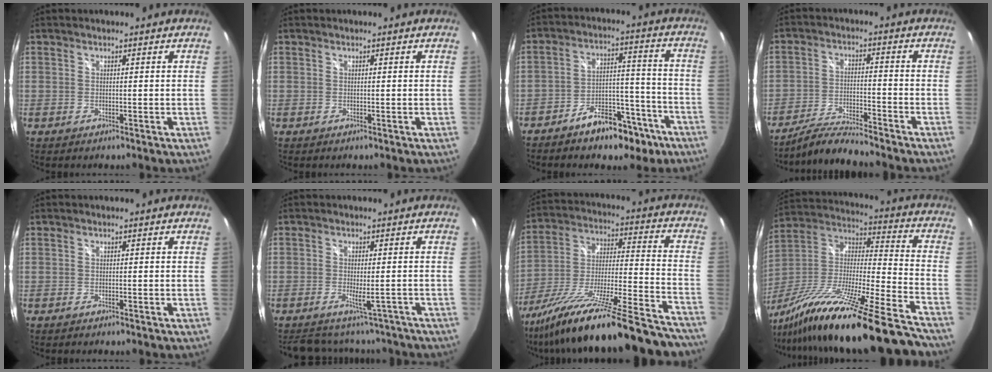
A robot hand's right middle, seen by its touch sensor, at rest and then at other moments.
{"total": 0.0}
{"total": 11.5, "force": [-8.1, 5.8, 5.7], "torque": [-0.093, 0.039, -0.108]}
{"total": 7.0, "force": [-6.7, -0.3, 1.9], "torque": [-0.057, 0.006, -0.131]}
{"total": 0.5, "force": [-0.4, 0.2, 0.2], "torque": [-0.005, -0.001, -0.008]}
{"total": 11.1, "force": [-9.6, 3.9, 3.8], "torque": [-0.078, 0.004, -0.121]}
{"total": 32.3, "force": [-26.7, 3.1, 17.8], "torque": [-0.281, -0.068, -0.403]}
{"total": 31.4, "force": [-24.5, 1.1, 19.7], "torque": [-0.314, -0.068, -0.402]}